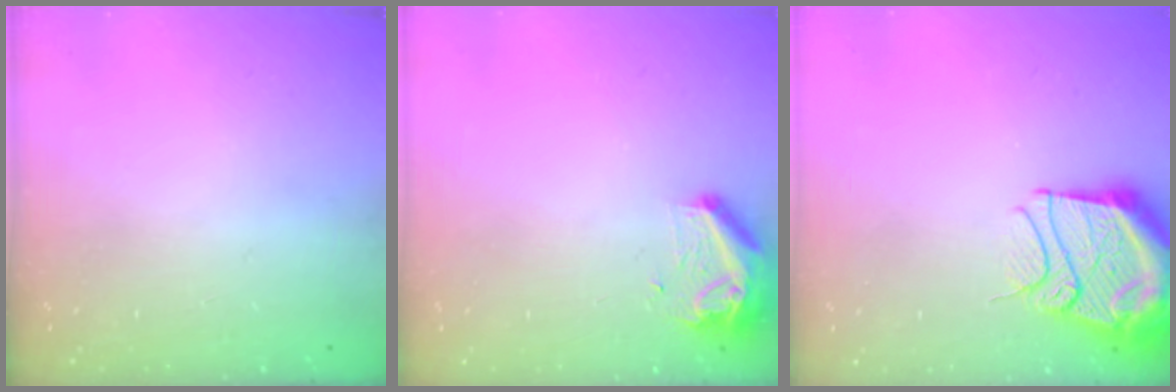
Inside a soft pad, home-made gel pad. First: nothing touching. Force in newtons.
{"total": 9.3, "press": 9.2, "slide": 1.6}
{"total": 17.9, "press": 16.5, "slide": 6.9}